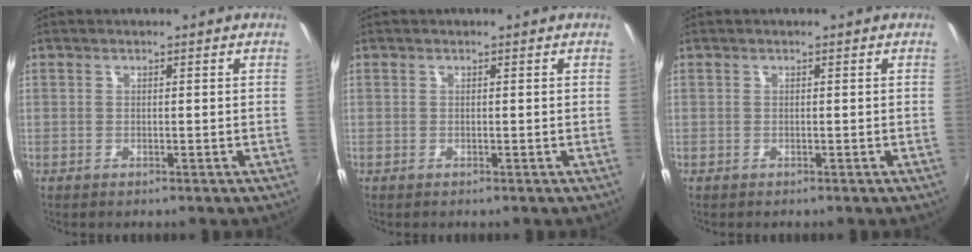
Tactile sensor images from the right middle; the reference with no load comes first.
{"total": 0.0}
{"total": 0.0}